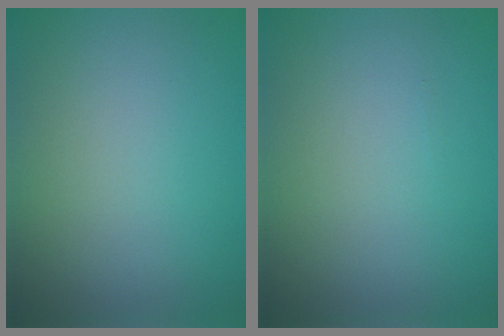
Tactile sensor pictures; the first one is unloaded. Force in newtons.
{"total": 0.0}